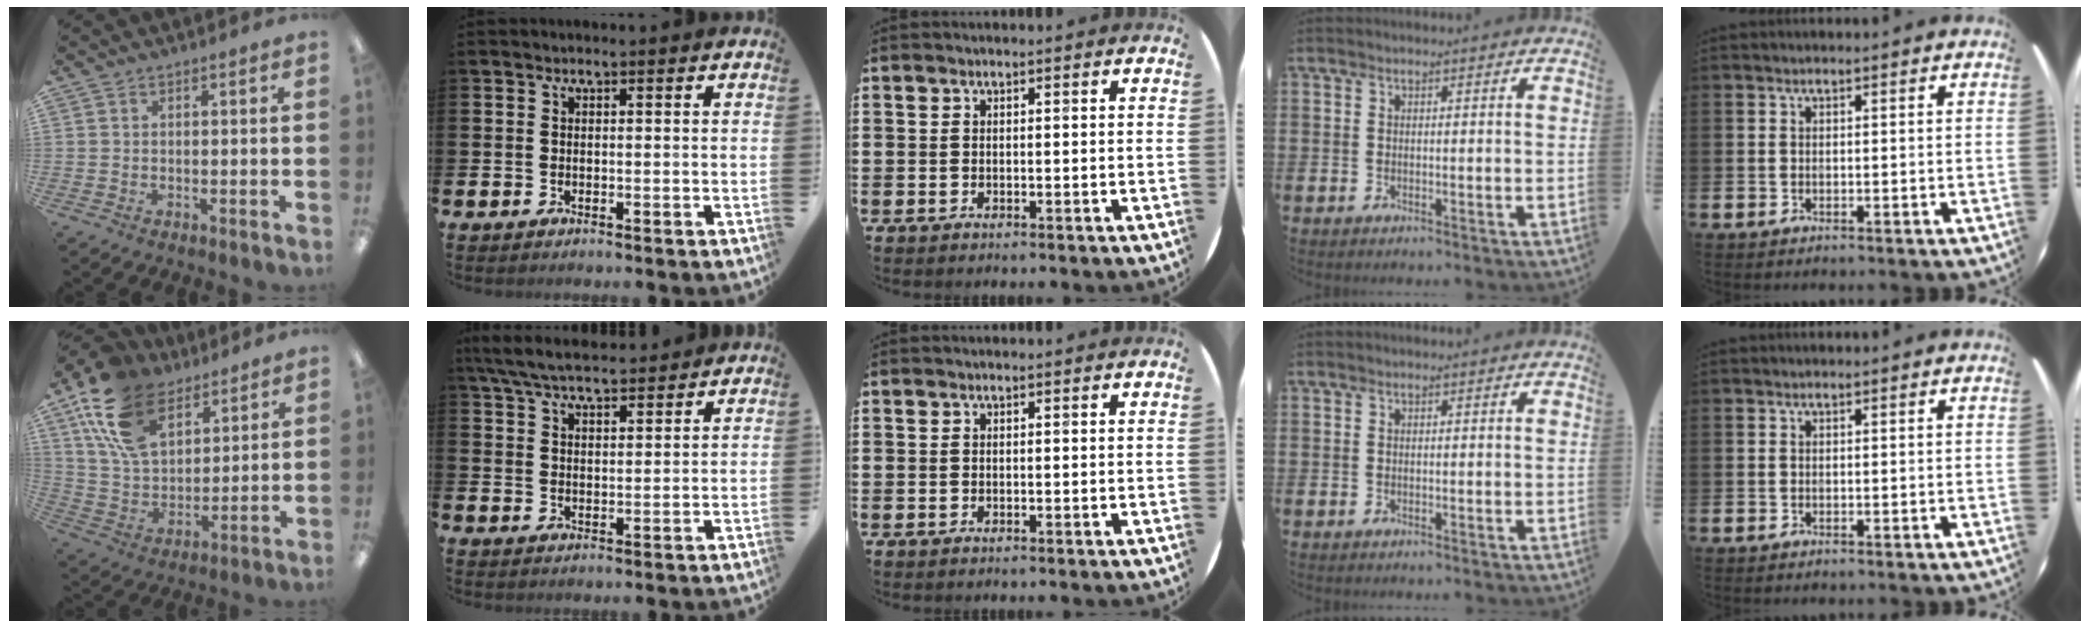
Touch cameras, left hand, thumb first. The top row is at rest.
{"thumb": {"total": 18.1, "force": [10.6, 10.8, 10.0], "torque": [-0.220, -0.030, 0.200]}, "index": {"total": 6.4, "force": [6.0, 0.9, 1.8], "torque": [-0.057, -0.025, 0.111]}}